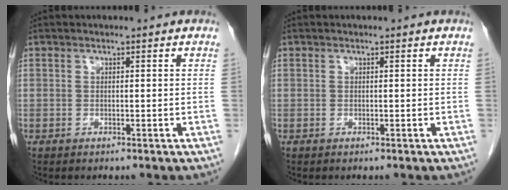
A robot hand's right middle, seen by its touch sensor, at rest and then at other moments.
{"total": 0.0}